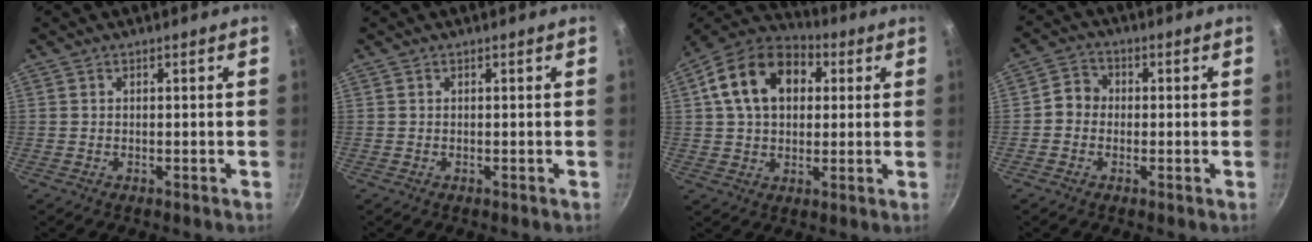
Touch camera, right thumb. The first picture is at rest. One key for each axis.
{"total": 0.0}
{"total": 17.1, "fx": 4.4, "fy": 12.0, "fz": 11.4, "tx": -0.176, "ty": 0.023, "tz": 0.058}
{"total": 4.1, "fx": -0.5, "fy": 3.7, "fz": 1.8, "tx": -0.010, "ty": 0.012, "tz": -0.024}